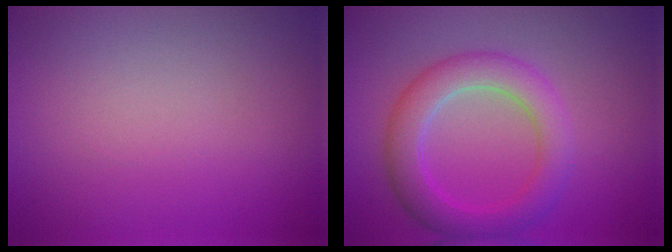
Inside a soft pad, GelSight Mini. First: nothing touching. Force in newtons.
{"total": 4.7, "press": 4.7, "slide": 0.1}